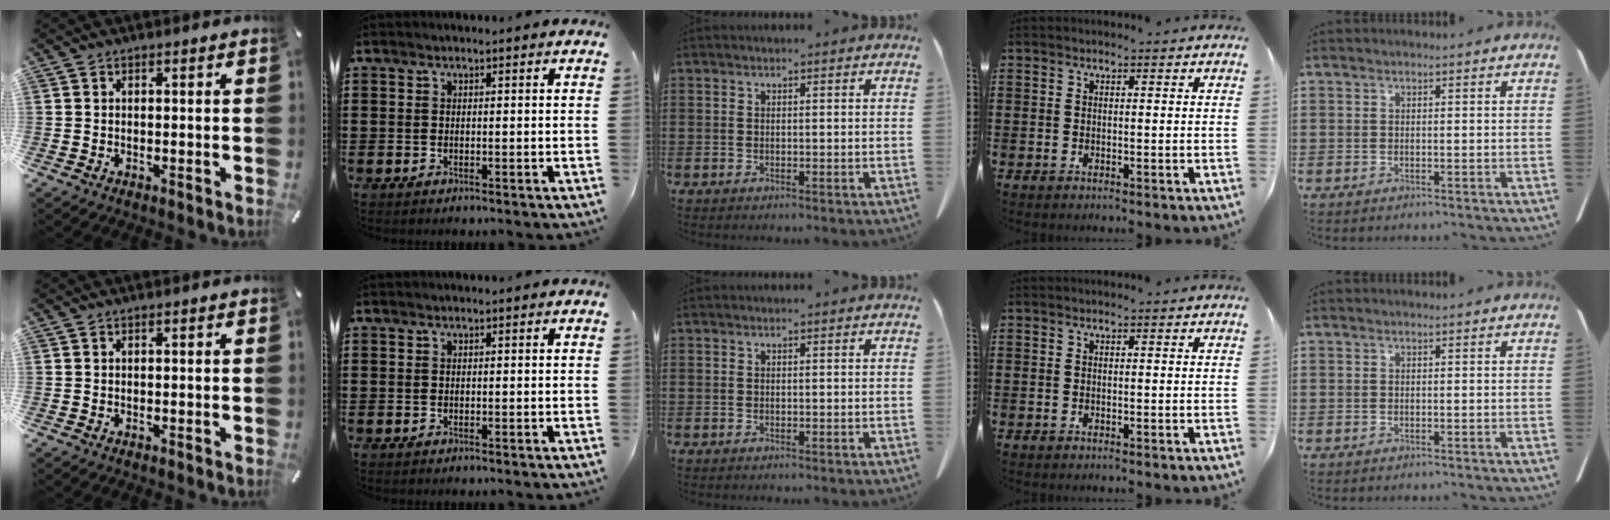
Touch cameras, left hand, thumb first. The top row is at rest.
{}